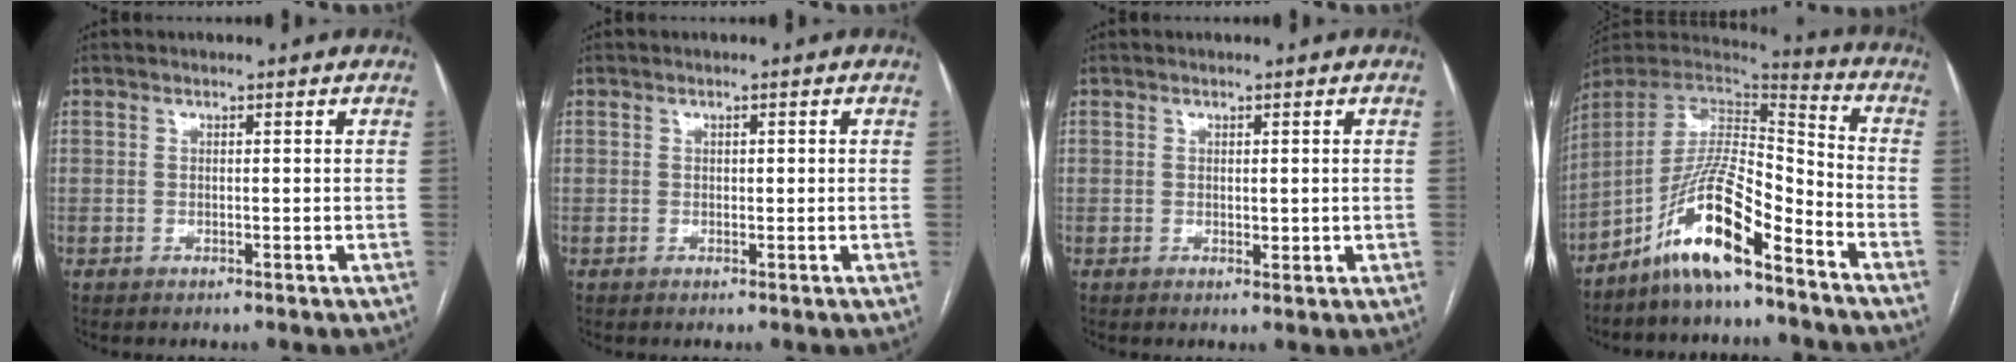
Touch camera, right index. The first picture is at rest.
{"total": 1.0, "force": [0.2, 0.6, 0.7], "torque": [-0.008, 0.002, 0.004]}
{"total": 1.5, "force": [0.2, 0.8, 1.2], "torque": [-0.016, -0.005, 0.006]}
{"total": 14.1, "force": [-9.3, 2.3, 10.3], "torque": [-0.194, 0.012, -0.169]}